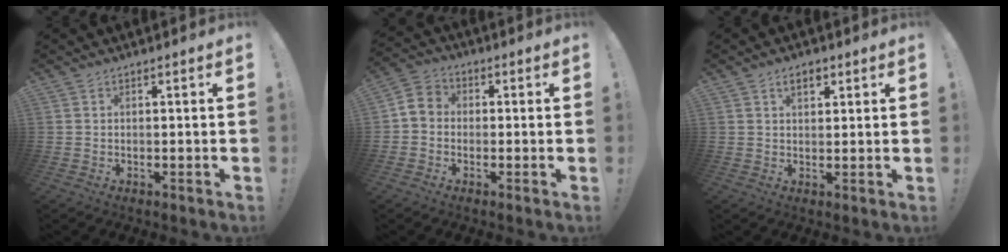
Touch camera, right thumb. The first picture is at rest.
{"total": 5.0, "force": [-1.0, 4.2, 2.5], "torque": [-0.050, 0.022, -0.014]}
{"total": 4.0, "force": [2.0, 2.3, 2.6], "torque": [-0.040, 0.002, 0.033]}